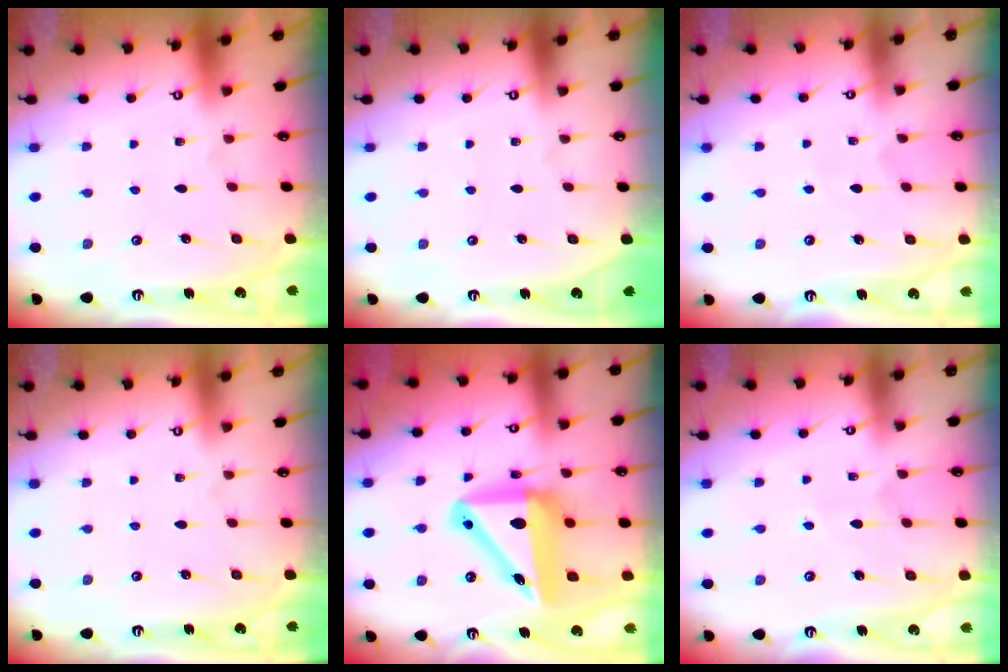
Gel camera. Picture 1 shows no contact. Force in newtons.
{"total": 0.0}
{"total": 3.9, "press": 3.9, "slide": 0.2}
{"total": 0.0}
{"total": 15.5, "press": 15.1, "slide": 3.4}
{"total": 4.7, "press": 4.7, "slide": 0.5}